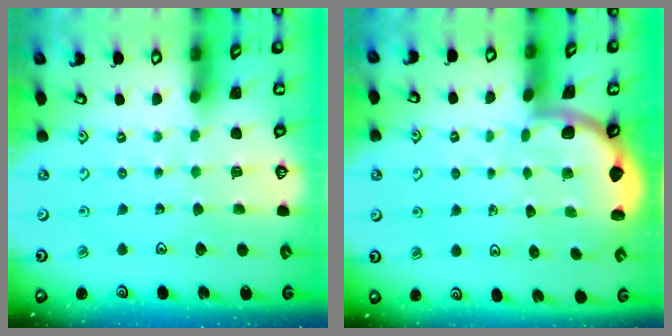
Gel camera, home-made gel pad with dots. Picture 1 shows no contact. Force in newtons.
{"total": 1.3, "press": 1.3, "slide": 0.1}